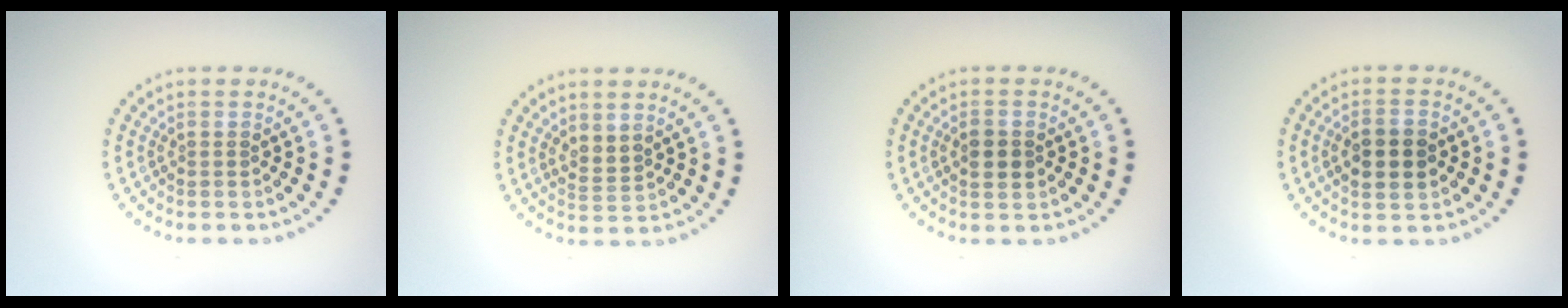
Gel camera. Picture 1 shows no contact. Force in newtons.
{"total": 1.6, "press": 1.3, "slide": 1.0}
{"total": 2.2, "press": 2.2, "slide": 0.1}
{"total": 3.6, "press": 3.6, "slide": 0.2}